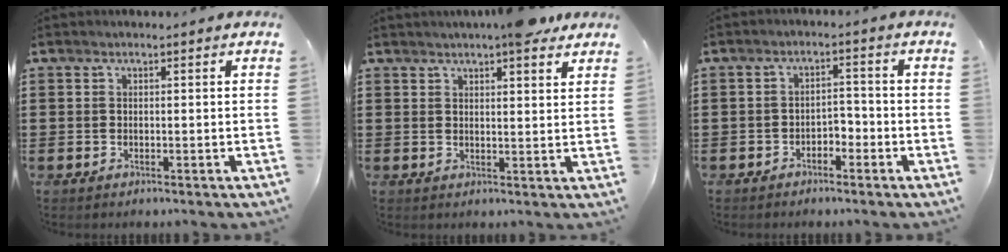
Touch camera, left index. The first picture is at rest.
{"total": 5.0, "force": [4.0, 0.9, 2.8], "torque": [-0.049, -0.004, 0.070]}
{"total": 3.5, "force": [-1.8, 2.7, 1.2], "torque": [-0.034, 0.008, -0.042]}